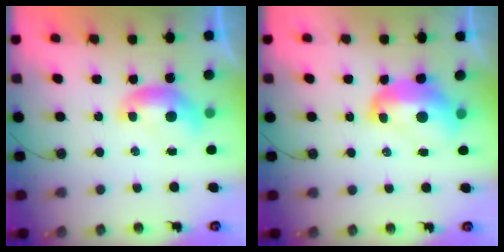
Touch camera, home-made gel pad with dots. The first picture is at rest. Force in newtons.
{"total": 5.4, "press": 5.2, "slide": 1.1}